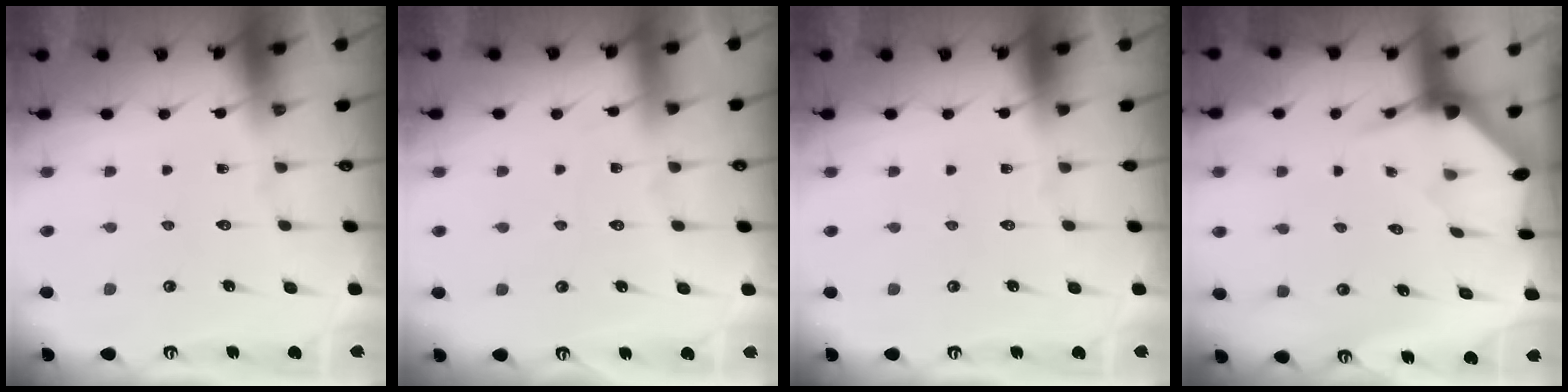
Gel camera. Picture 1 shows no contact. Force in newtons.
{"total": 2.5, "press": 2.5, "slide": 0.3}
{"total": 0.0}
{"total": 3.3, "press": 3.3, "slide": 0.1}